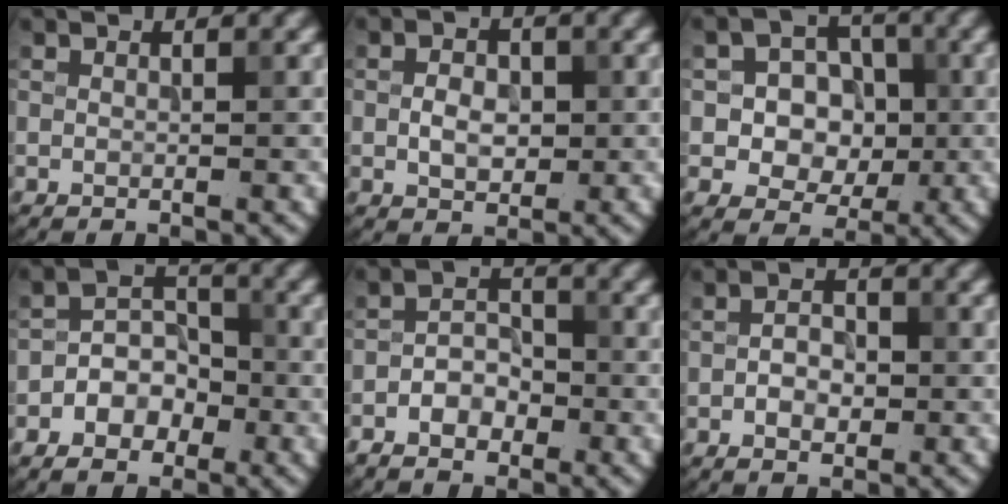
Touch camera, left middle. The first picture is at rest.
{"total": 2.7, "force": [-0.3, 1.8, 1.9], "torque": [-0.034, 0.000, -0.007]}
{"total": 6.0, "force": [-0.4, 5.2, 3.0], "torque": [-0.030, 0.010, -0.021]}
{"total": 4.1, "force": [-2.0, 2.9, 2.1], "torque": [-0.020, 0.006, -0.041]}
{"total": 3.3, "force": [-2.0, 2.1, 1.6], "torque": [-0.025, 0.004, -0.039]}
{"total": 2.5, "force": [-0.7, 1.6, 1.8], "torque": [-0.030, 0.003, -0.014]}